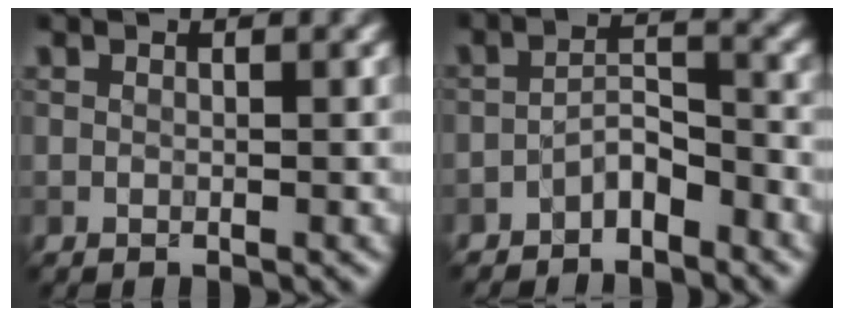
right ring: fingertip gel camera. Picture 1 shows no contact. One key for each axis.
{"total": 3.0, "fx": -2.3, "fy": 1.0, "fz": 1.7, "tx": -0.029, "ty": 0.013, "tz": -0.046}